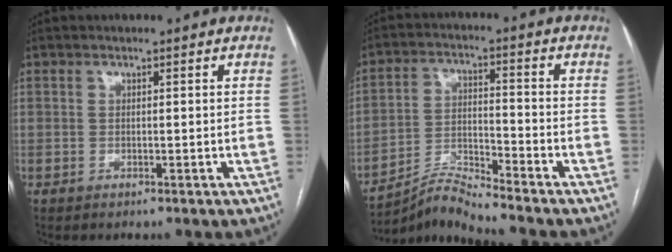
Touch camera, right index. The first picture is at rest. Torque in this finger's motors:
{"motor_torque": [-0.76, -0.69, -0.18, -0.09]}